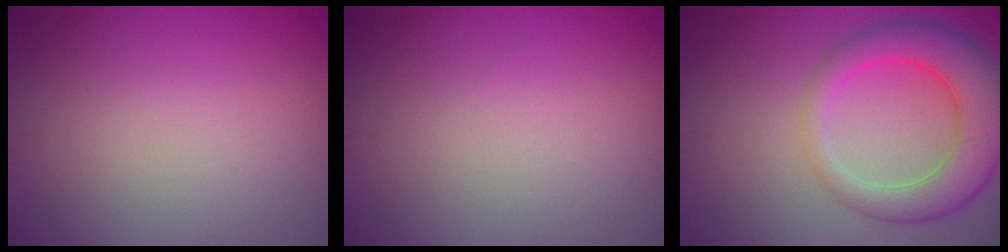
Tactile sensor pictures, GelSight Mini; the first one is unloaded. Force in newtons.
{"total": 0.0}
{"total": 6.4, "press": 6.4, "slide": 0.3}